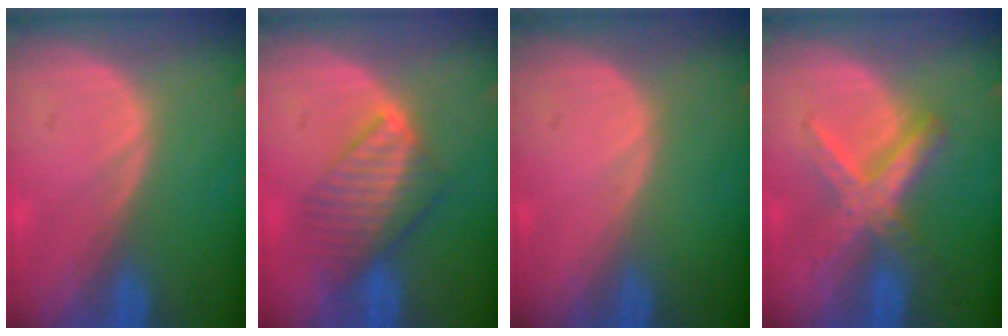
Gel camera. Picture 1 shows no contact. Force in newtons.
{"total": 6.5, "press": 6.5, "slide": 0.7}
{"total": 0.0}
{"total": 6.1, "press": 6.1, "slide": 0.2}